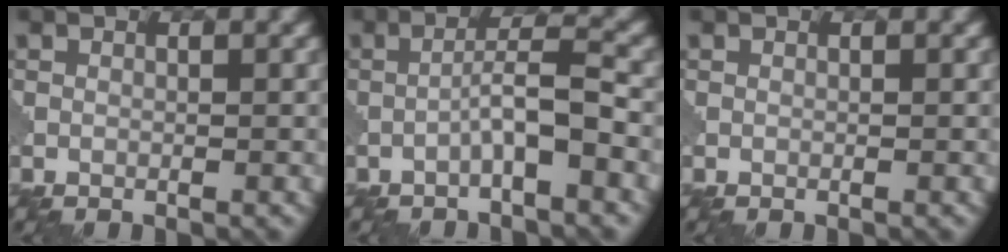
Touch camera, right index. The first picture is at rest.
{"total": 3.5, "force": [-1.5, 0.3, 3.2], "torque": [-0.056, 0.017, -0.033]}
{"total": 0.0}